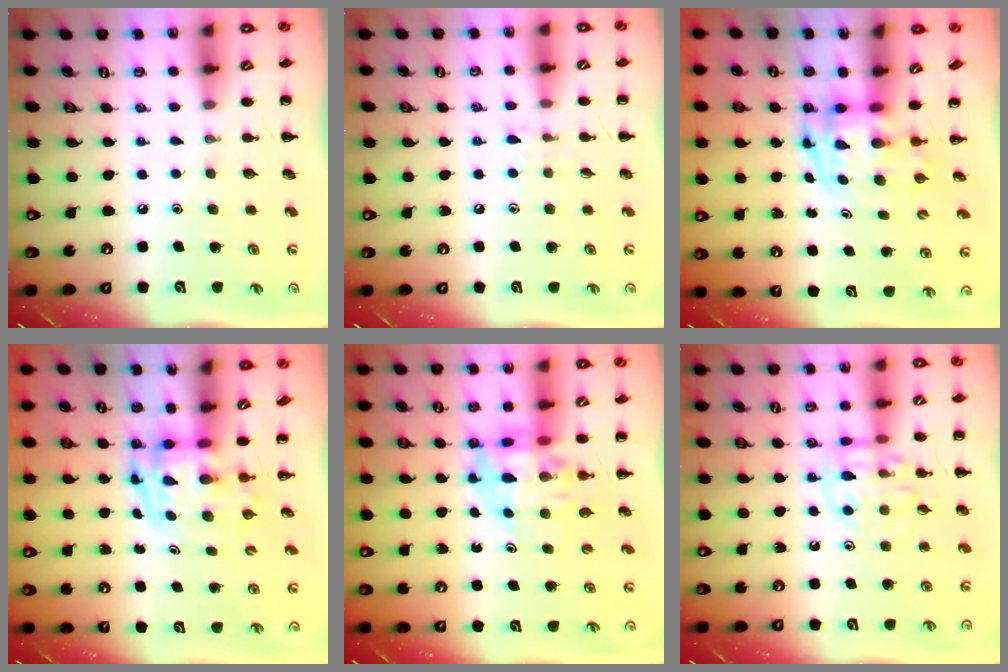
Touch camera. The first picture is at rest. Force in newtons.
{"total": 4.7, "press": 4.5, "slide": 1.3}
{"total": 3.4, "press": 3.3, "slide": 0.7}
{"total": 3.4, "press": 3.3, "slide": 0.7}
{"total": 10.5, "press": 10.0, "slide": 3.1}
{"total": 11.9, "press": 11.9, "slide": 1.0}